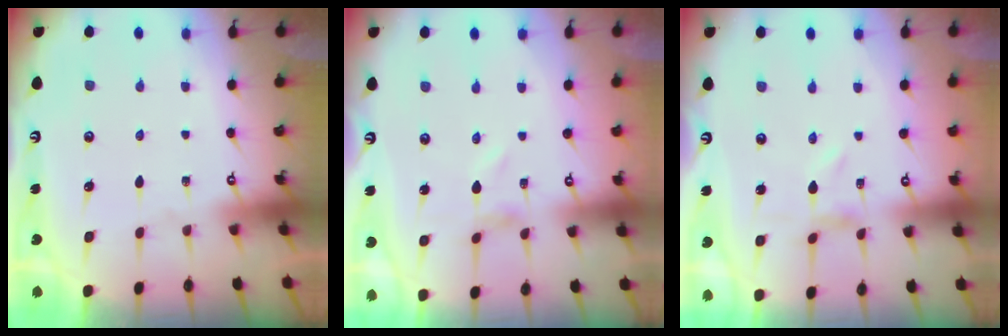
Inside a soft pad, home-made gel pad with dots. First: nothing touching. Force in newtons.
{"total": 0.6, "press": 0.6, "slide": 0.2}
{"total": 0.0}